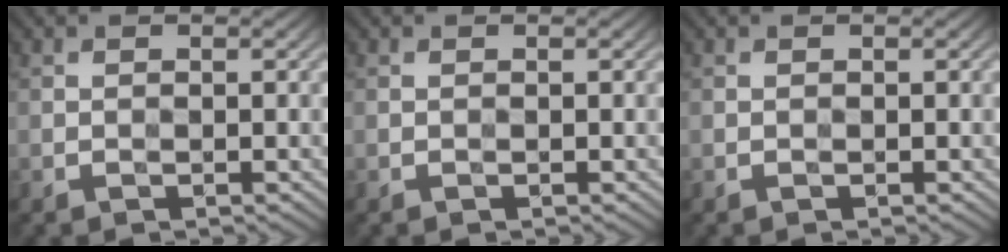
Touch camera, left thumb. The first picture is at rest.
{"total": 0.0}
{"total": 0.0}